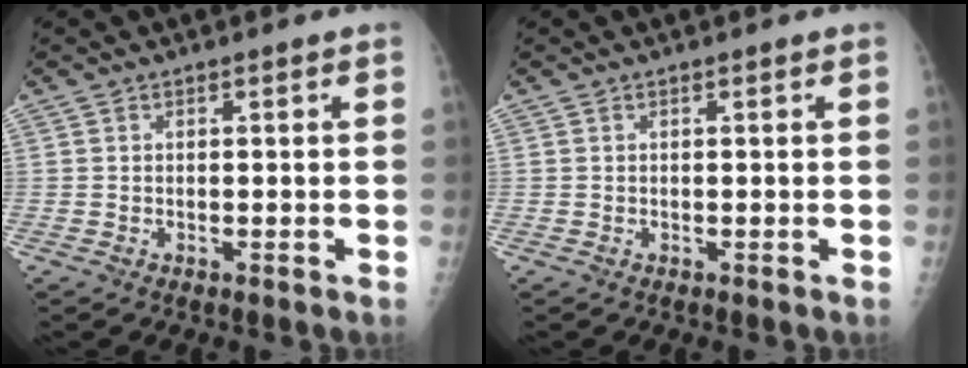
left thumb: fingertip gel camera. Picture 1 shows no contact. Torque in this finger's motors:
{"motor_torque": [-0.03, 0.00, -0.03, -0.03, 0.00]}